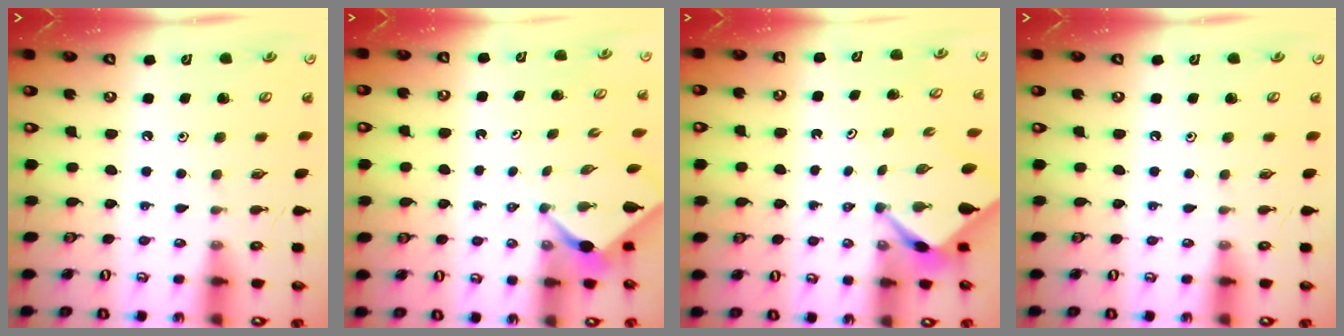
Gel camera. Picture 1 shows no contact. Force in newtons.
{"total": 2.3, "press": 2.3, "slide": 0.2}
{"total": 2.7, "press": 2.7, "slide": 0.2}
{"total": 0.0}